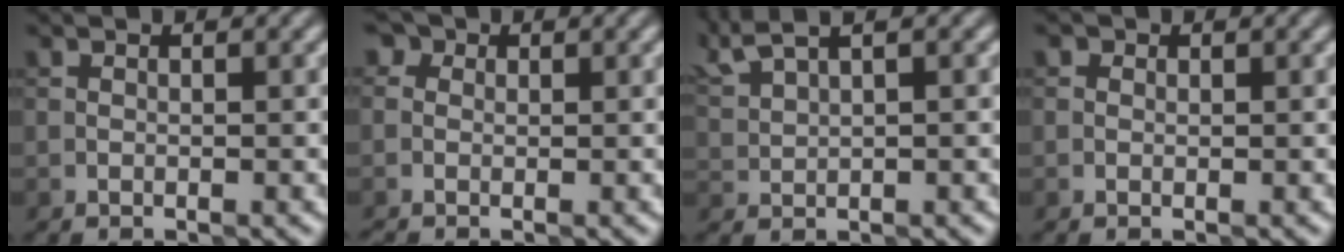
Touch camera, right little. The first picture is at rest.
{"total": 3.0, "force": [0.5, 2.6, 1.5], "torque": [-0.017, 0.016, -0.021]}
{"total": 4.1, "force": [3.3, 0.9, 2.2], "torque": [-0.056, 0.025, 0.060]}
{"total": 1.2, "force": [0.6, 0.8, 0.5], "torque": [-0.005, -0.001, -0.012]}